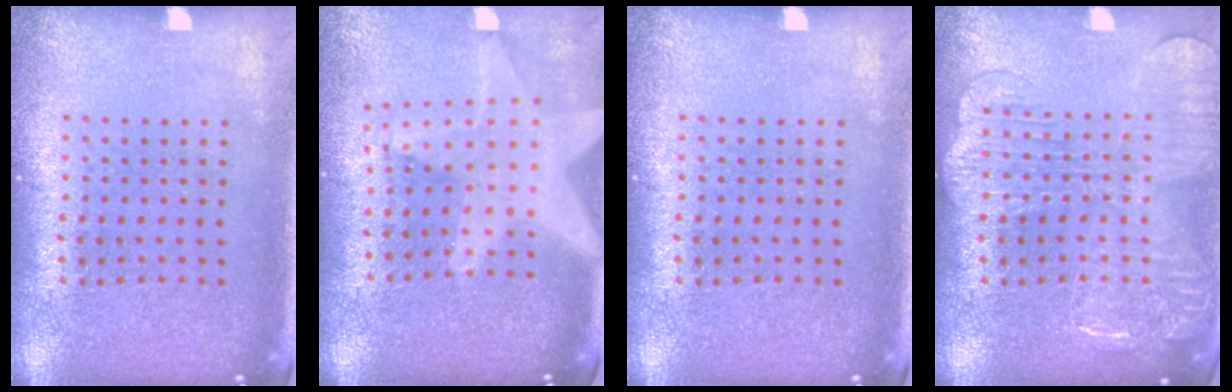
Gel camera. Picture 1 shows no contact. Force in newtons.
{"total": 2.1, "press": 1.7, "slide": 1.2}
{"total": 0.0}
{"total": 2.2, "press": 2.1, "slide": 0.4}